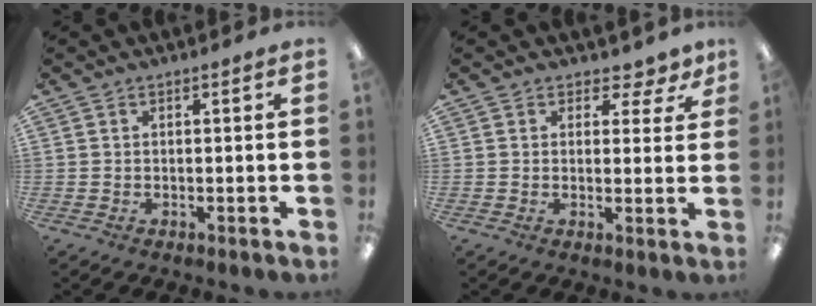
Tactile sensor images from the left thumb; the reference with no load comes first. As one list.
[{"total": 4.0, "force": [2.6, 2.8, 1.4], "torque": [-0.004, -0.015, 0.042]}]